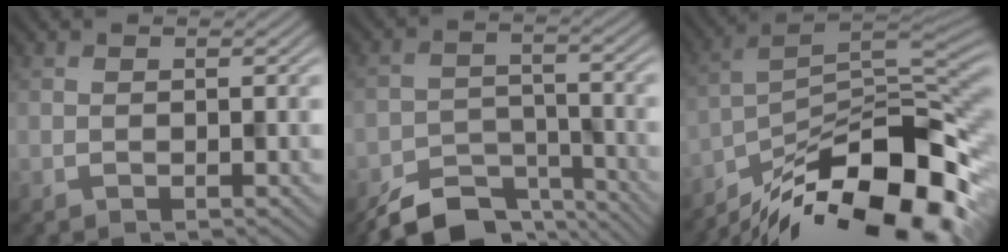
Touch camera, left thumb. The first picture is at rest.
{"total": 8.7, "force": [-7.4, 3.4, 3.2], "torque": [-0.051, -0.010, -0.125]}
{"total": 17.4, "force": [-12.3, 5.1, 11.2], "torque": [-0.205, -0.013, -0.198]}